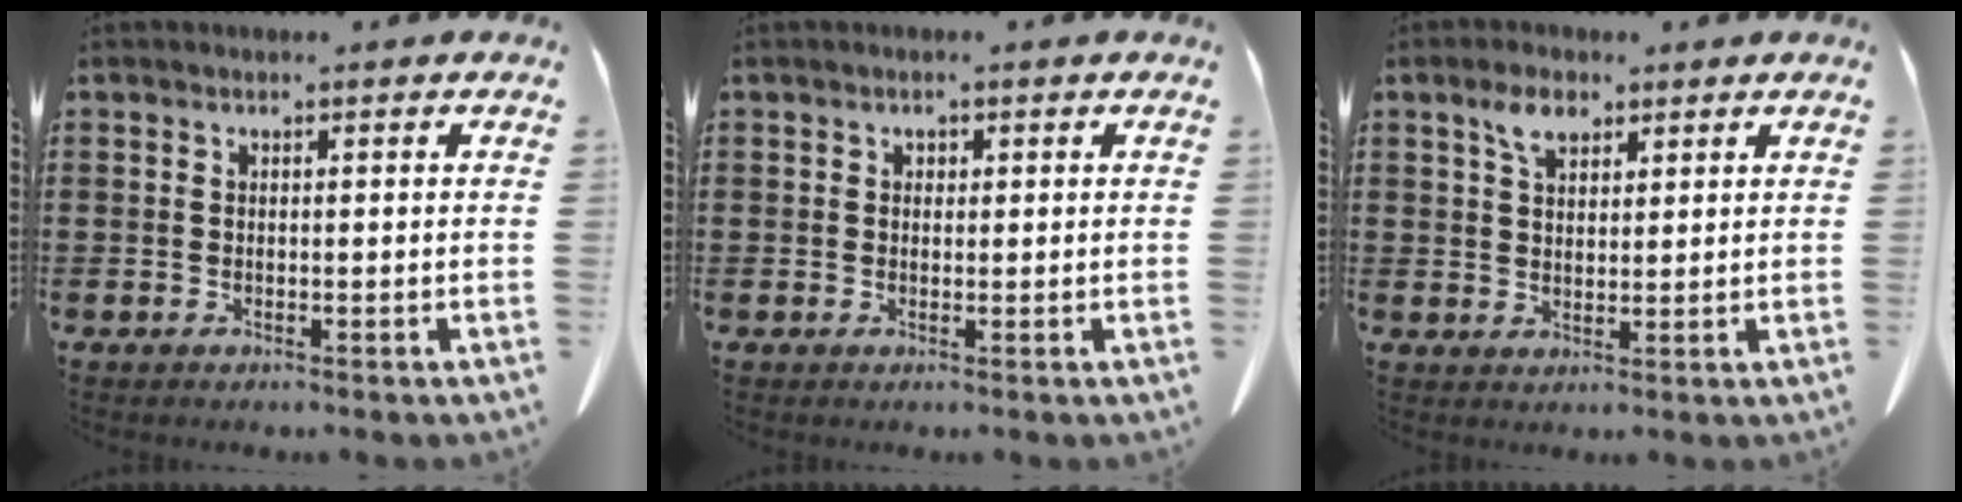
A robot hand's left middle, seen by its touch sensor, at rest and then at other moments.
{"total": 0.7, "force": [0.3, 0.6, 0.1], "torque": [-0.005, 0.004, 0.006]}
{"total": 4.2, "force": [2.6, 2.1, 2.4], "torque": [-0.056, 0.008, 0.047]}